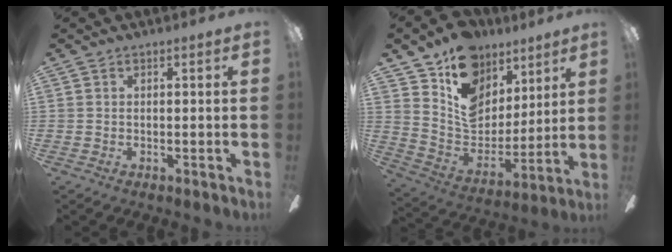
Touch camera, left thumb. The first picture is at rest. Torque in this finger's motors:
{"motor_torque": [0.17, 0.62, 0.07, -0.48, 0.05]}